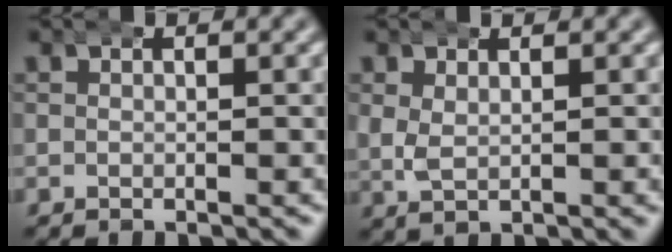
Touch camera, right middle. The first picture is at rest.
{"total": 2.5, "force": [0.8, 1.6, 1.8], "torque": [-0.043, -0.003, 0.016]}